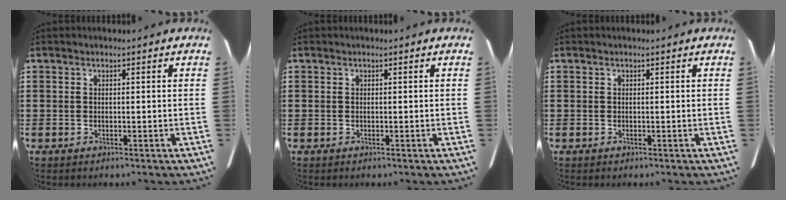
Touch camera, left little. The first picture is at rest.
{"total": 0.0}
{"total": 0.0}